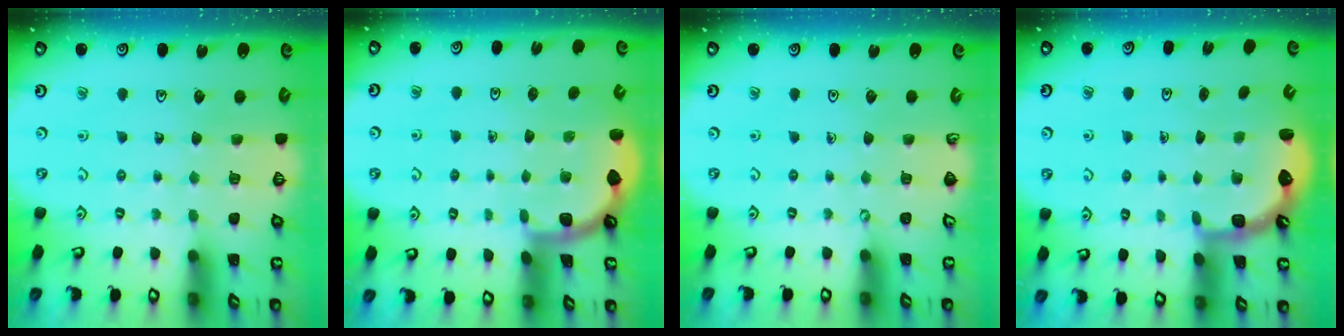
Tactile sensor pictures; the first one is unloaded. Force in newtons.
{"total": 1.9, "press": 1.9, "slide": 0.0}
{"total": 0.0}
{"total": 2.5, "press": 2.1, "slide": 1.3}